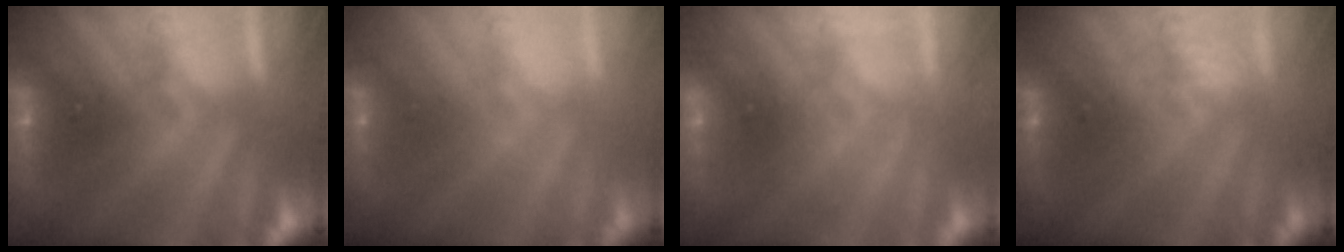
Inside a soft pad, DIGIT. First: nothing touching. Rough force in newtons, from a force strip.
{"total": 2.2}
{"total": 2.3}
{"total": 2.5}